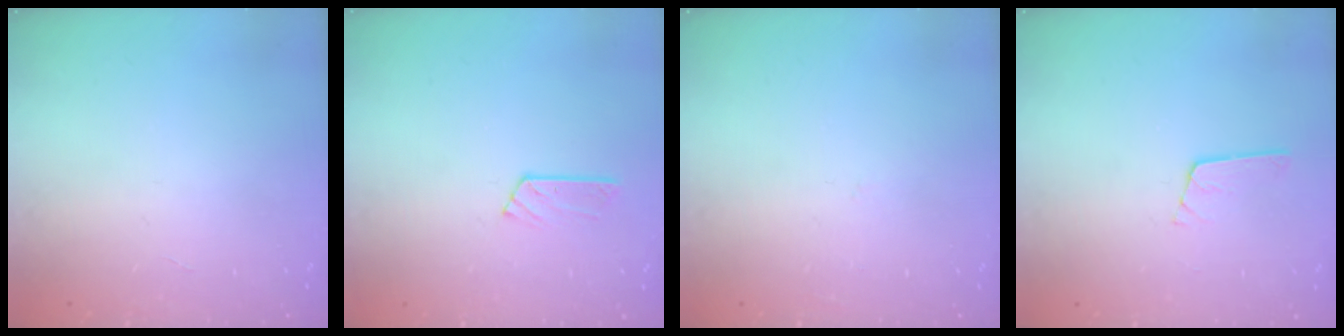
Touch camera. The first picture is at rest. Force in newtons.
{"total": 3.9, "press": 3.9, "slide": 0.5}
{"total": 2.6, "press": 2.6, "slide": 0.2}
{"total": 2.4, "press": 2.4, "slide": 0.2}